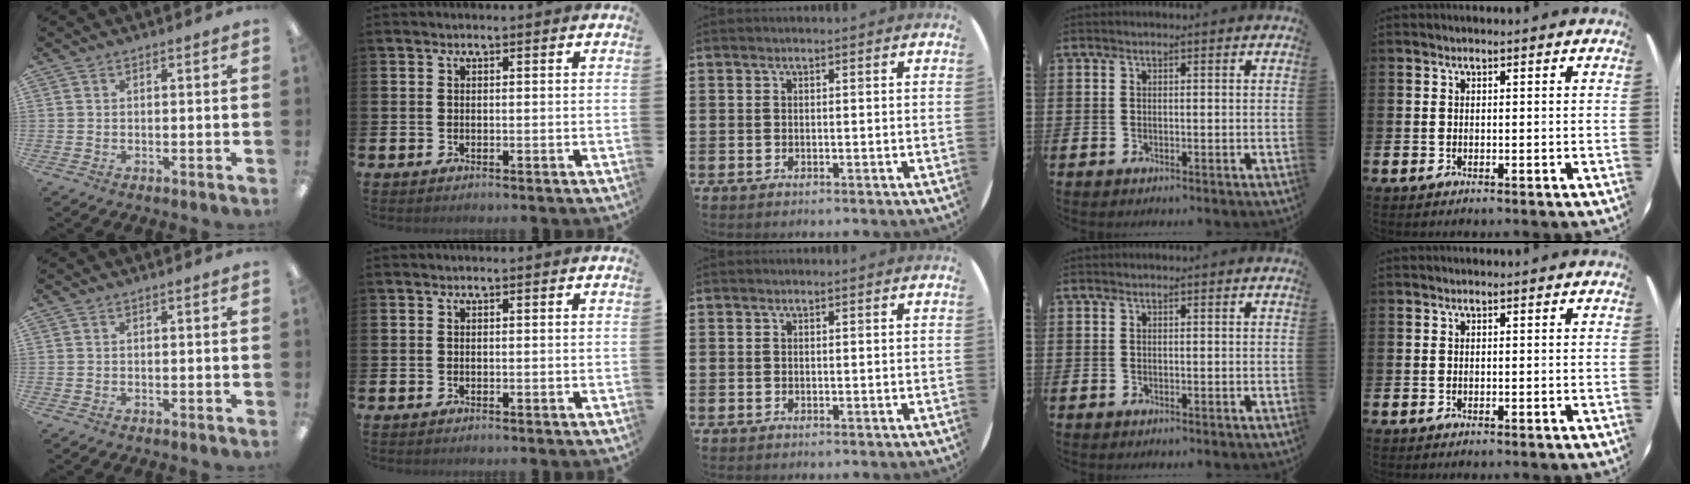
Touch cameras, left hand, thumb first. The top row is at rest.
{}